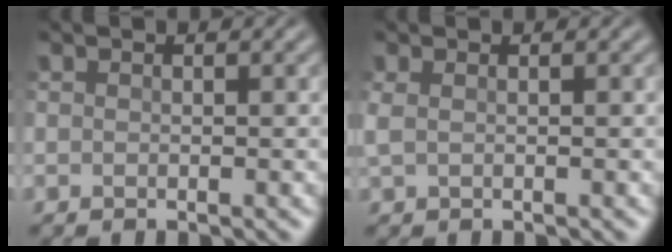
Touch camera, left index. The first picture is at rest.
{"total": 1.0, "force": [0.4, 0.4, 0.9], "torque": [-0.019, 0.004, 0.006]}